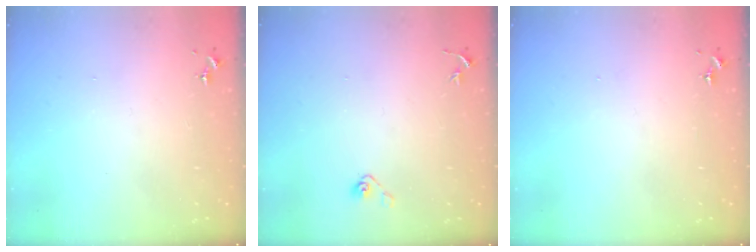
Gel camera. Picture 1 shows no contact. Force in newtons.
{"total": 3.9, "press": 3.4, "slide": 2.0}
{"total": 0.0}